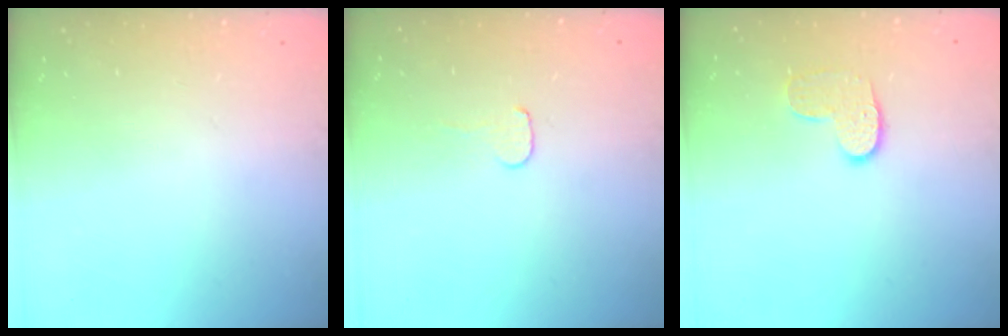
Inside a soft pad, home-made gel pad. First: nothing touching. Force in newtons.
{"total": 4.1, "press": 4.1, "slide": 0.4}
{"total": 7.3, "press": 7.3, "slide": 0.2}